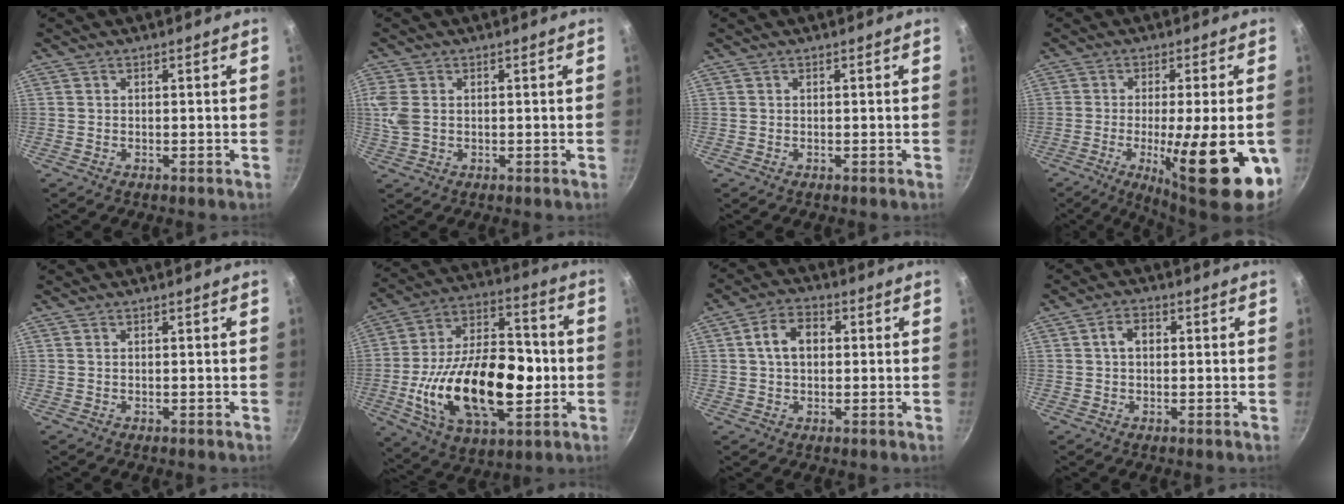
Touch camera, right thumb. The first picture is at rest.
{"total": 4.9, "force": [0.7, 3.4, 3.5], "torque": [-0.079, 0.001, 0.015]}
{"total": 0.0}
{"total": 19.4, "force": [-5.5, 4.6, 18.0], "torque": [-0.247, -0.010, -0.073]}
{"total": 0.0}
{"total": 27.5, "force": [-4.7, 15.6, 22.2], "torque": [-0.366, 0.029, -0.074]}
{"total": 7.2, "force": [1.0, 5.0, 5.0], "torque": [-0.069, 0.016, 0.009]}
{"total": 3.6, "force": [0.5, 2.5, 2.6], "torque": [-0.035, 0.010, 0.004]}